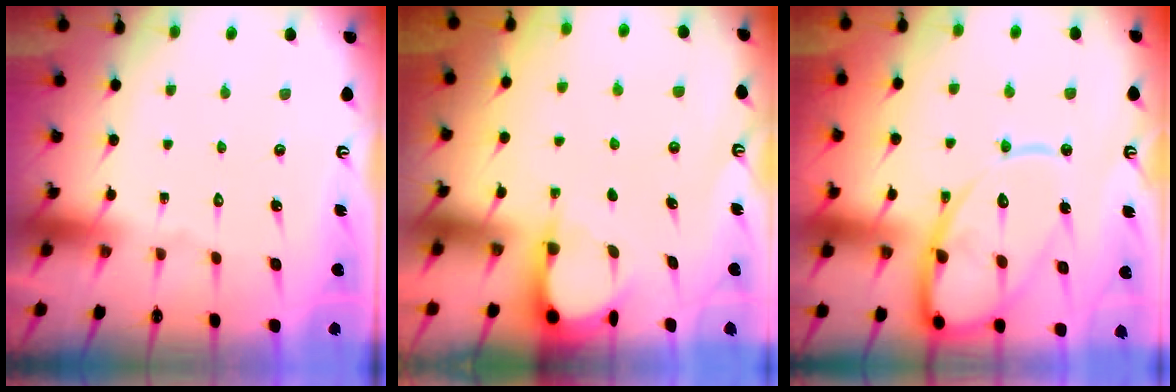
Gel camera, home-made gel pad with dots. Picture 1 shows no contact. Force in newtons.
{"total": 4.8, "press": 4.8, "slide": 0.2}
{"total": 17.7, "press": 17.6, "slide": 1.8}